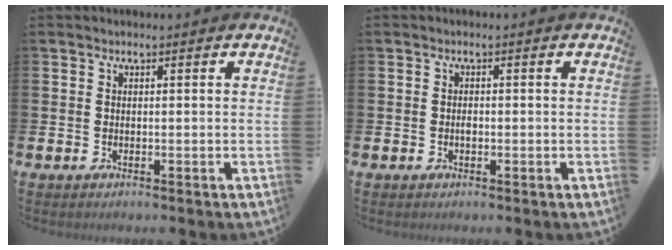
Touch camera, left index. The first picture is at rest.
{"total": 0.7, "force": [-0.2, 0.4, 0.6], "torque": [-0.010, 0.000, -0.005]}